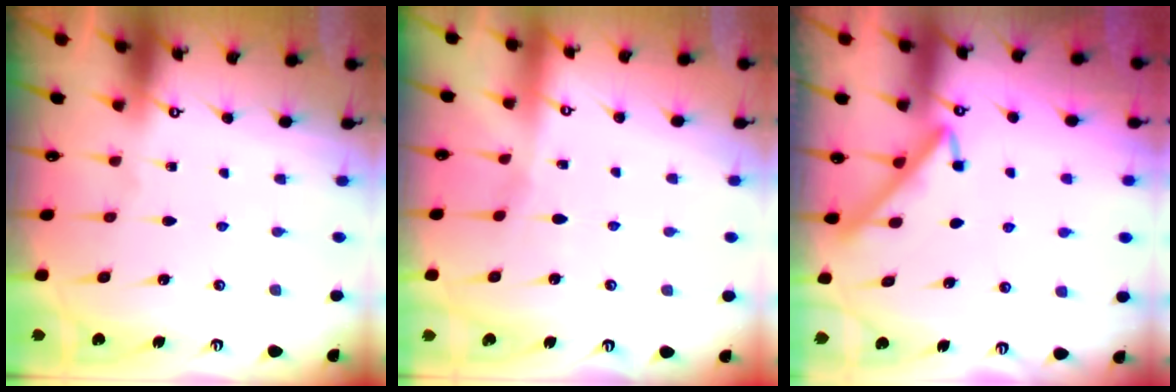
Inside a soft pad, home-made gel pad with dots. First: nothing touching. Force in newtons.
{"total": 3.4, "press": 3.4, "slide": 0.4}
{"total": 4.3, "press": 4.3, "slide": 0.4}